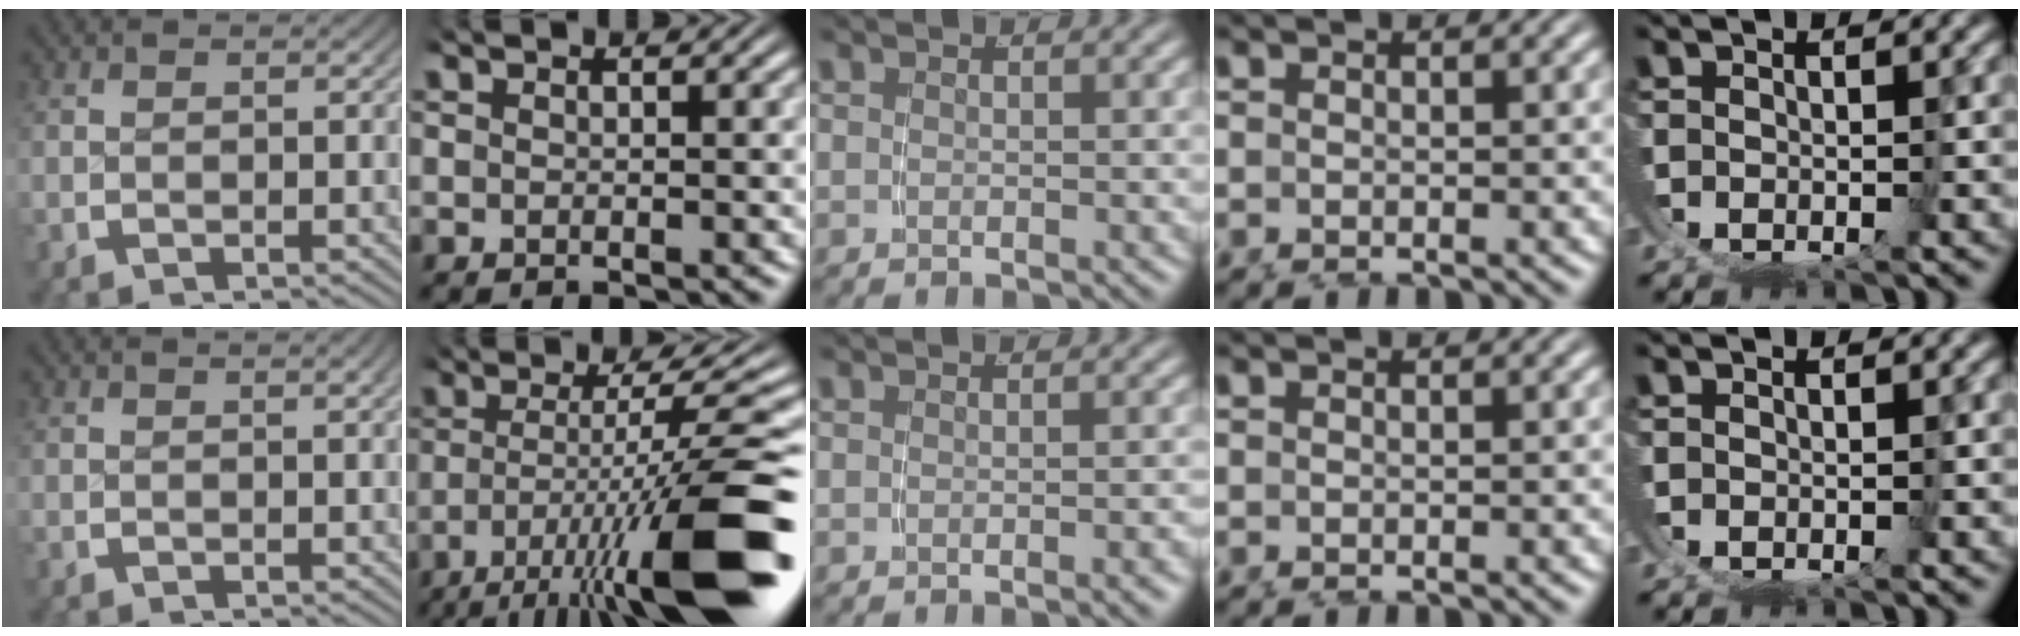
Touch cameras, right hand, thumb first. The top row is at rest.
{"thumb": {"total": 0.6, "force": [0.2, 0.0, 0.6], "torque": [-0.008, 0.002, 0.004]}, "index": {"total": 11.2, "force": [-4.4, 2.5, 9.9], "torque": [-0.150, -0.023, -0.051]}, "middle": {"total": 0.7, "force": [-0.5, -0.2, 0.4], "torque": [-0.005, 0.006, -0.010]}}